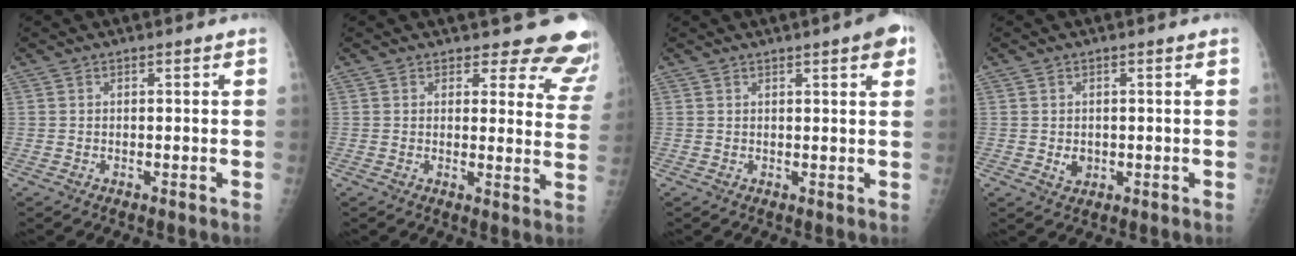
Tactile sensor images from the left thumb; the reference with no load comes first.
{"total": 13.2, "force": [12.5, 4.0, 1.8], "torque": [0.038, -0.111, 0.106]}
{"total": 4.7, "force": [2.5, 0.7, 3.9], "torque": [-0.042, -0.004, 0.026]}
{"total": 2.2, "force": [-0.1, 1.8, 1.3], "torque": [-0.013, -0.002, 0.005]}